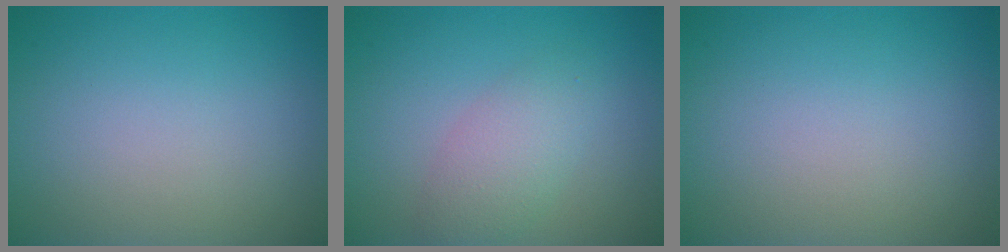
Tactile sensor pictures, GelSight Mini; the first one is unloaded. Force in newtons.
{"total": 3.0, "press": 3.0, "slide": 0.1}
{"total": 0.0}